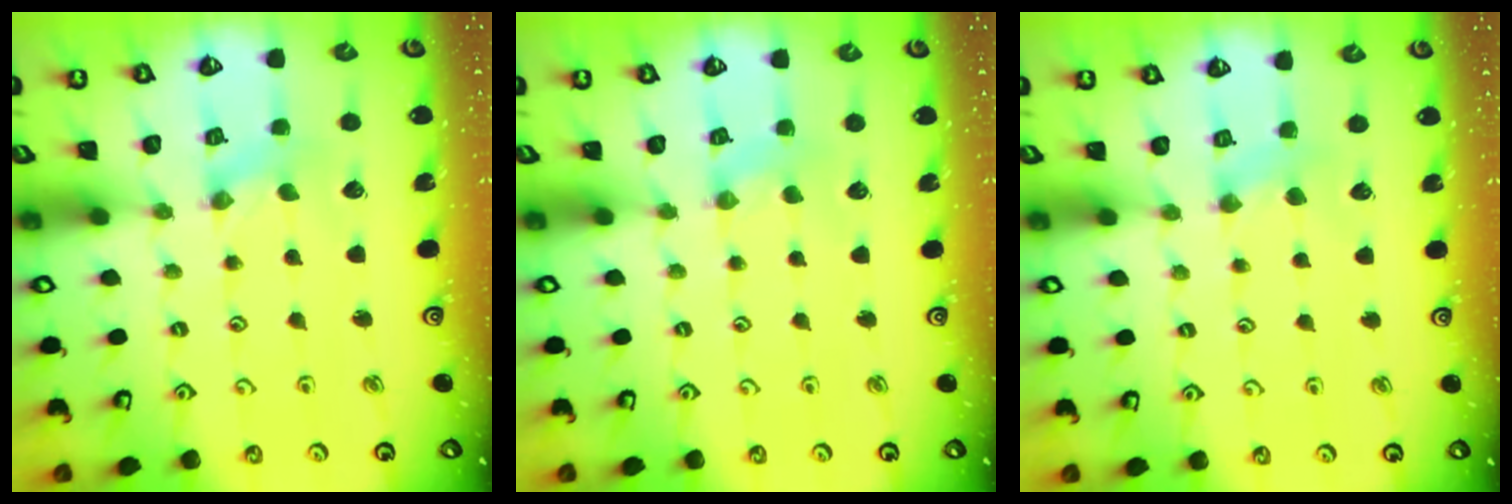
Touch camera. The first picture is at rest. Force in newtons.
{"total": 2.8, "press": 2.7, "slide": 0.5}
{"total": 3.7, "press": 3.7, "slide": 0.6}